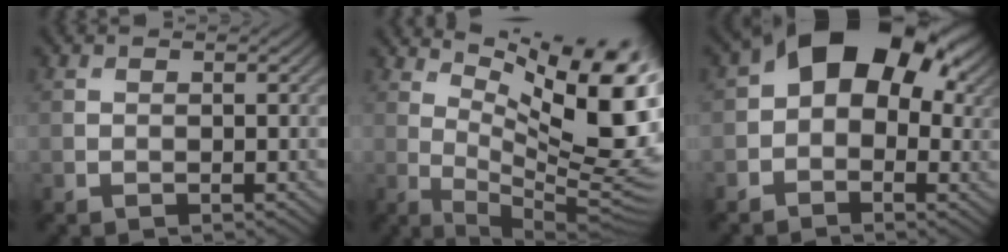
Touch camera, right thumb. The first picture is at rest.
{"total": 16.7, "force": [6.1, 5.2, 14.6], "torque": [-0.216, 0.009, 0.106]}
{"total": 13.2, "force": [3.0, 8.5, 9.6], "torque": [-0.126, 0.013, 0.035]}